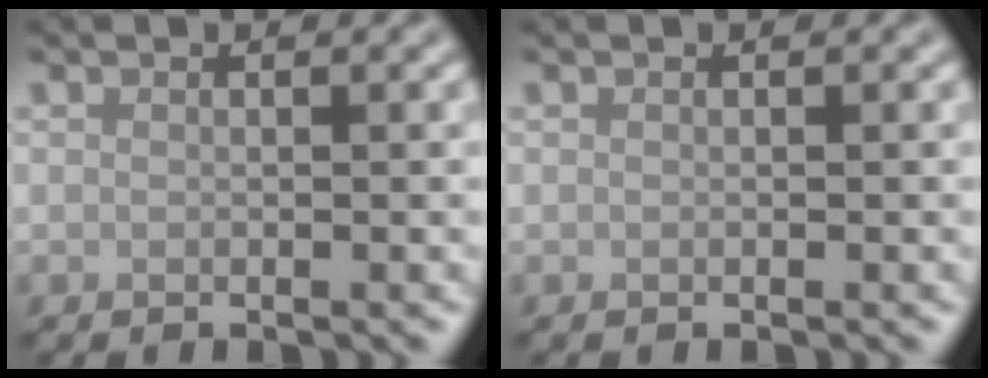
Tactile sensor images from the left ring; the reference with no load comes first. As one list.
[{"total": 0.0}]